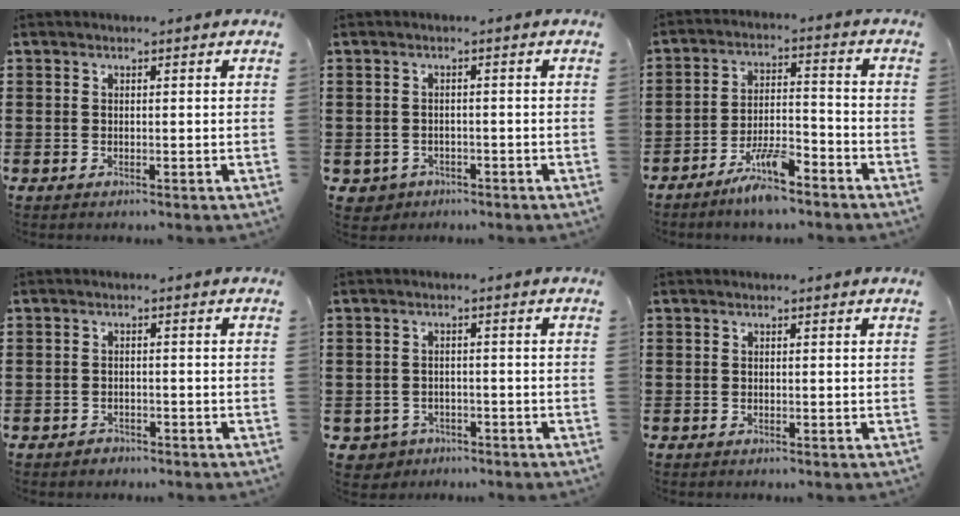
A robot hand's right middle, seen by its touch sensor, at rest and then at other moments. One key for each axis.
{"total": 1.4, "fx": -1.1, "fy": 0.9, "fz": -0.1, "tx": -0.007, "ty": 0.001, "tz": -0.026}
{"total": 7.3, "fx": -5.9, "fy": 1.4, "fz": 4.1, "tx": -0.085, "ty": -0.001, "tz": -0.112}
{"total": 1.2, "fx": -1.1, "fy": 0.6, "fz": 0.1, "tx": -0.007, "ty": 0.001, "tz": -0.025}
{"total": 2.0, "fx": -1.7, "fy": 1.1, "fz": -0.1, "tx": -0.009, "ty": 0.000, "tz": -0.039}
{"total": 0.0}